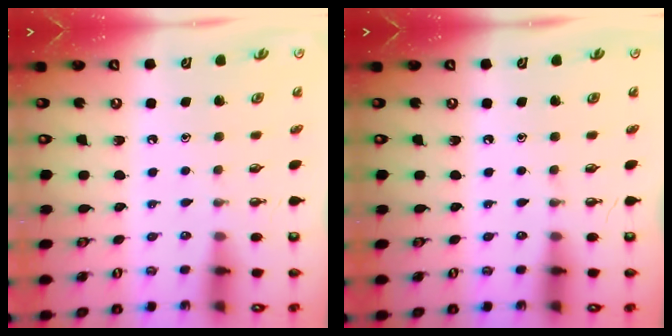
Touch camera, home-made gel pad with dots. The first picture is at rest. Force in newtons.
{"total": 0.0}